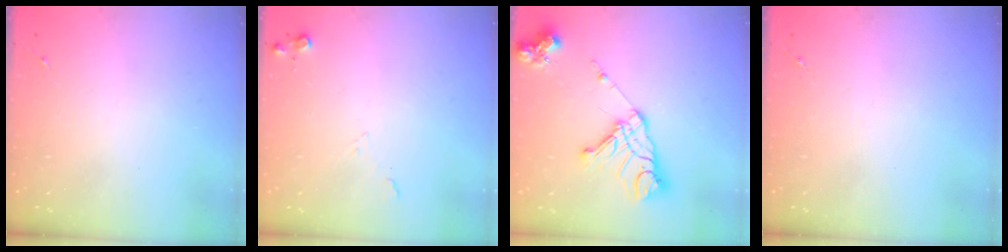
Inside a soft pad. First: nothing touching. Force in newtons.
{"total": 6.2, "press": 6.2, "slide": 0.5}
{"total": 18.6, "press": 18.5, "slide": 2.1}
{"total": 0.0}